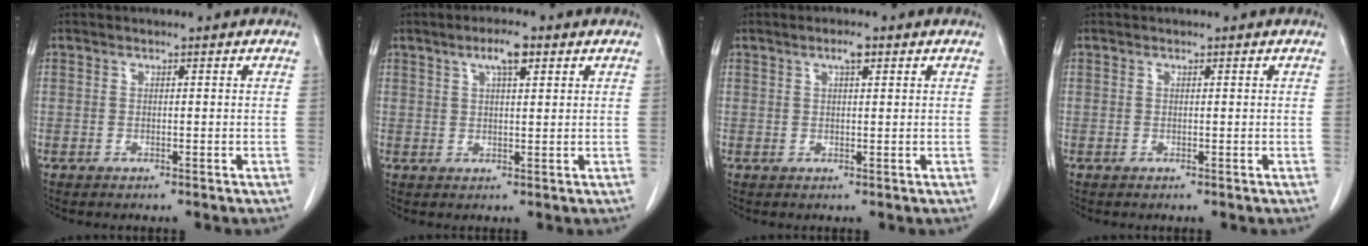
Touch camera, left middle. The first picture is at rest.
{"total": 4.3, "force": [2.4, 0.8, 3.5], "torque": [-0.066, 0.005, 0.042]}
{"total": 2.1, "force": [1.2, 0.3, 1.7], "torque": [-0.033, 0.003, 0.021]}
{"total": 0.0}